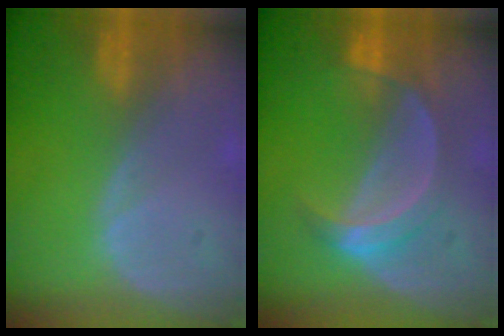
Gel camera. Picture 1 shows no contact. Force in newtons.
{"total": 5.0, "press": 5.0, "slide": 0.6}